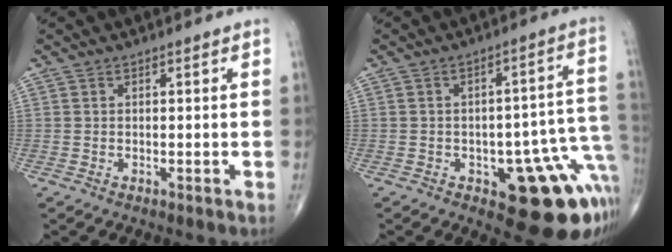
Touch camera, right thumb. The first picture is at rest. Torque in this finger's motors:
{"motor_torque": [1.90, 1.43, 0.45, -0.88, 0.23]}